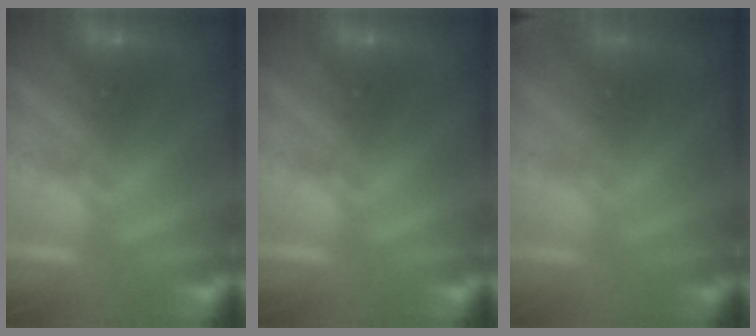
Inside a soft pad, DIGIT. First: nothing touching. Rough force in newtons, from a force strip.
{"total": 0.0}
{"total": 2.8}